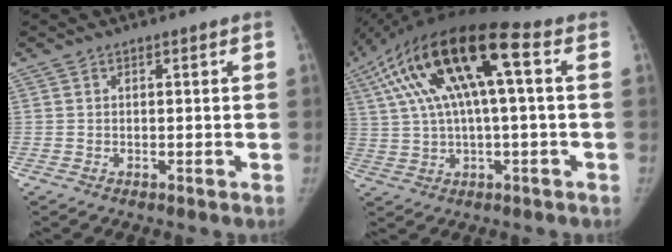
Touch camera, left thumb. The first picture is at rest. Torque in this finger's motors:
{"motor_torque": [2.58, 2.43, 2.58, -0.19, 0.84]}